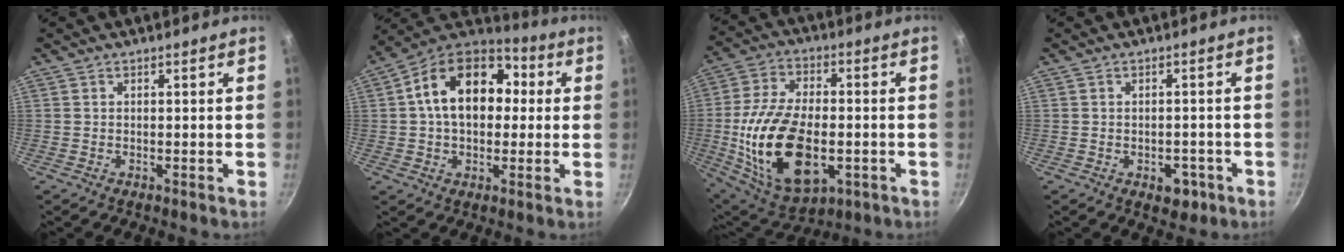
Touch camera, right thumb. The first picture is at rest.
{"total": 18.6, "force": [2.6, 12.9, 13.2], "torque": [-0.185, 0.034, 0.023]}
{"total": 22.2, "force": [-3.9, 12.2, 18.1], "torque": [-0.337, 0.012, -0.054]}
{"total": 4.3, "force": [-1.9, 2.8, 2.7], "torque": [-0.018, 0.013, -0.015]}